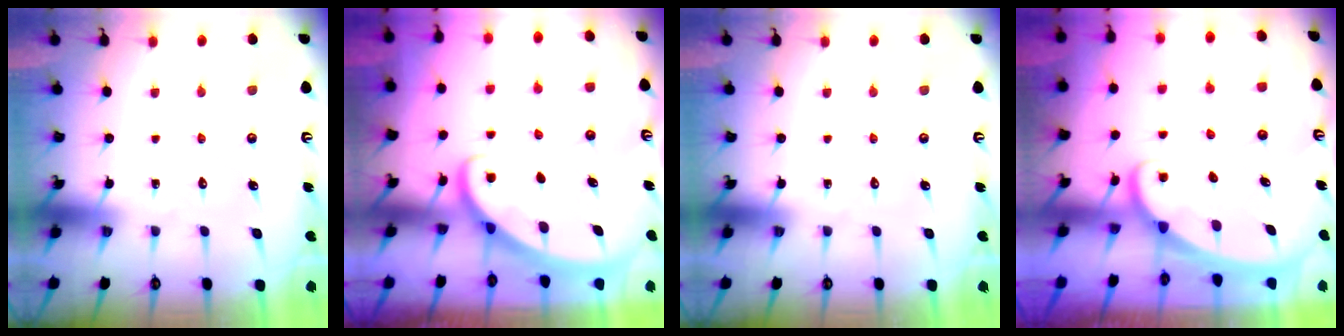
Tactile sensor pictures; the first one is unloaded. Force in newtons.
{"total": 2.7, "press": 2.7, "slide": 0.2}
{"total": 0.0}
{"total": 1.8, "press": 1.8, "slide": 0.1}